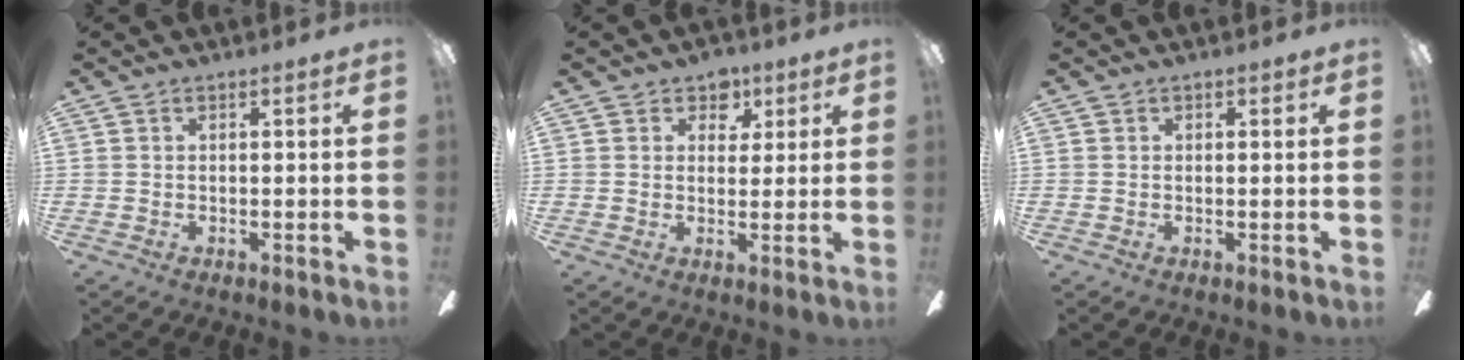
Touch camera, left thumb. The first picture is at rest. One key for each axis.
{"total": 5.2, "fx": 3.0, "fy": 3.9, "fz": 1.6, "tx": -0.008, "ty": -0.012, "tz": 0.049}
{"total": 0.0}